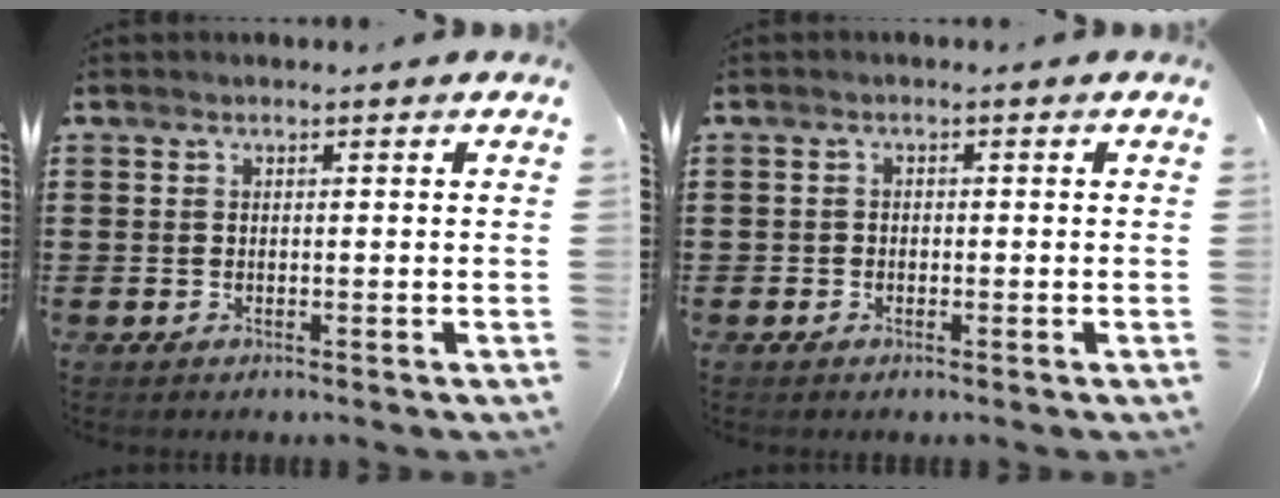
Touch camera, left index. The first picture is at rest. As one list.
[{"total": 0.9, "force": [-0.5, 0.7, 0.2], "torque": [-0.006, 0.002, -0.012]}]